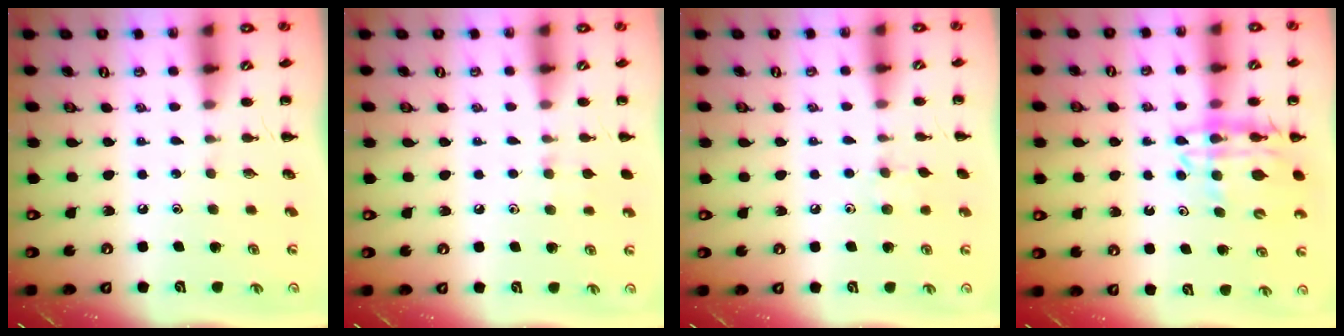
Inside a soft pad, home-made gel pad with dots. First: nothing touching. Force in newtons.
{"total": 5.5, "press": 5.1, "slide": 2.0}
{"total": 4.9, "press": 4.5, "slide": 1.9}
{"total": 13.2, "press": 12.7, "slide": 3.4}